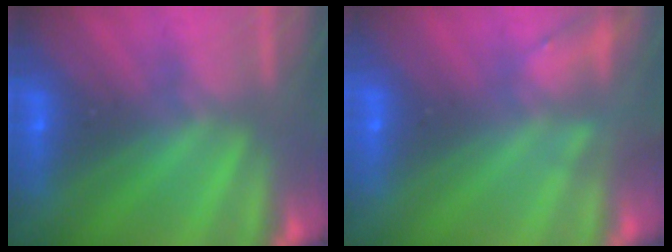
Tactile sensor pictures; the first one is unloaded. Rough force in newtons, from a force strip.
{"total": 2.3}